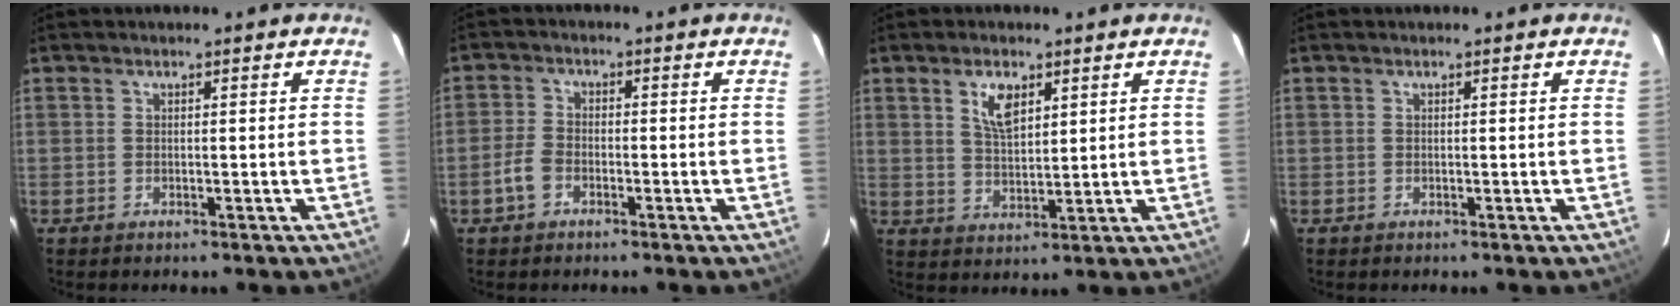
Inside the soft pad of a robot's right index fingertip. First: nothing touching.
{"total": 3.7, "force": [-2.1, 2.3, 2.0], "torque": [-0.051, 0.007, -0.042]}
{"total": 5.9, "force": [2.9, 2.8, 4.4], "torque": [-0.078, 0.004, 0.059]}
{"total": 0.0}